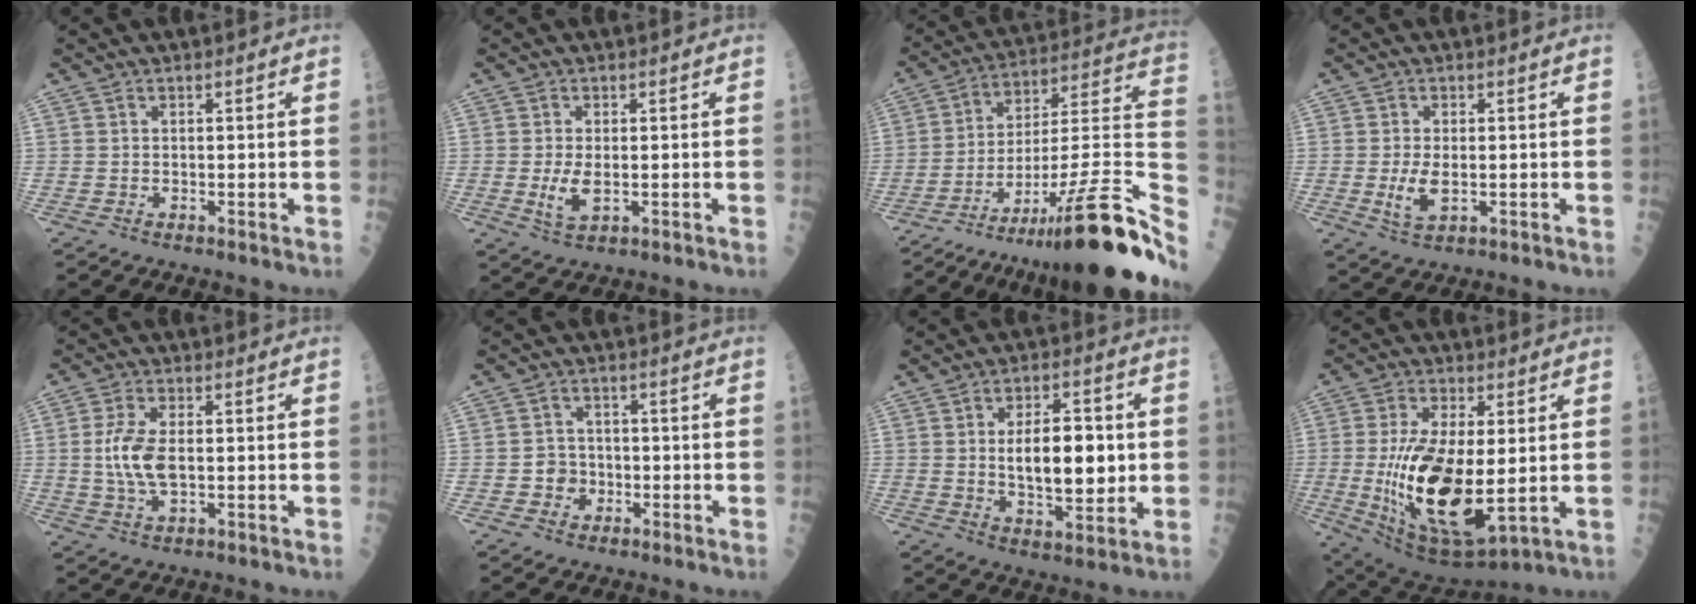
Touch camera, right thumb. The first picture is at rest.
{"total": 4.2, "force": [-0.6, 1.9, 3.7], "torque": [-0.073, -0.008, -0.006]}
{"total": 33.7, "force": [-20.0, 5.3, 26.6], "torque": [-0.311, 0.059, -0.305]}
{"total": 4.6, "force": [-0.6, 2.1, 4.0], "torque": [-0.077, -0.008, -0.008]}
{"total": 7.5, "force": [0.1, 3.3, 6.7], "torque": [-0.141, -0.002, 0.003]}
{"total": 3.8, "force": [-1.1, 3.4, 1.3], "torque": [0.009, 0.011, -0.021]}
{"total": 12.5, "force": [0.7, 5.9, 11.0], "torque": [-0.145, -0.004, 0.017]}
{"total": 20.7, "force": [-1.3, 8.5, 18.8], "torque": [-0.364, -0.025, 0.002]}